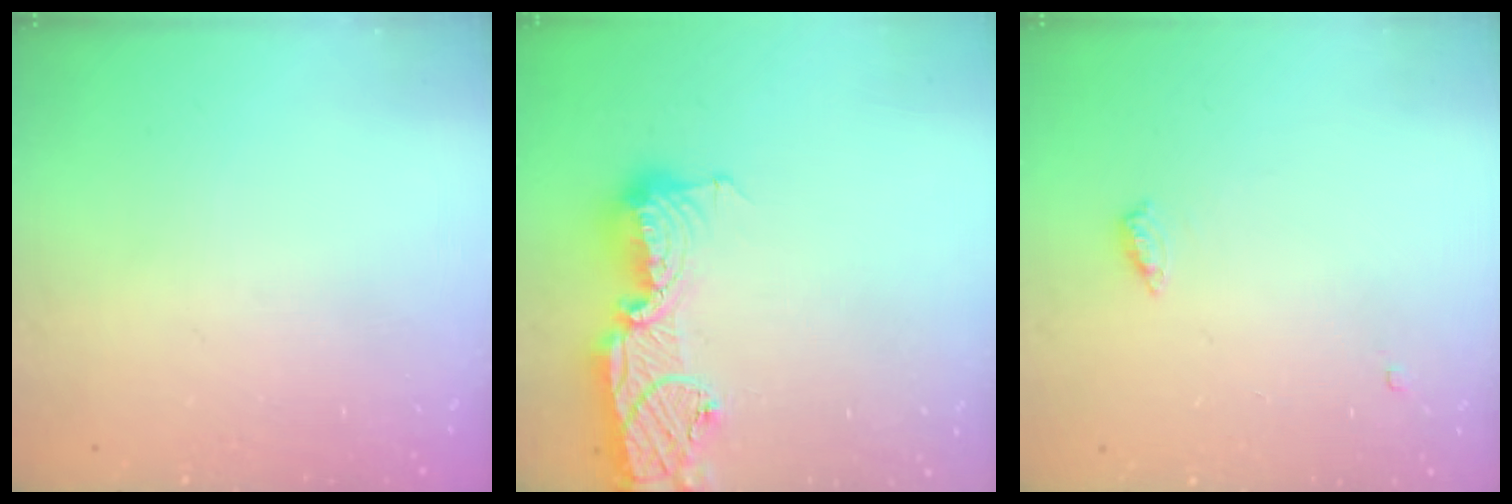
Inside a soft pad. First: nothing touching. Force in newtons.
{"total": 17.0, "press": 16.3, "slide": 4.7}
{"total": 4.5, "press": 4.5, "slide": 0.4}